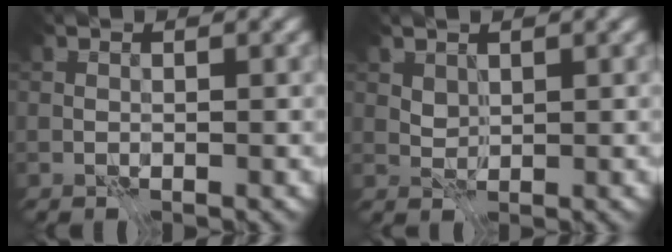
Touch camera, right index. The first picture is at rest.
{"total": 1.0, "force": [0.6, 0.6, 0.5], "torque": [-0.011, -0.005, 0.015]}